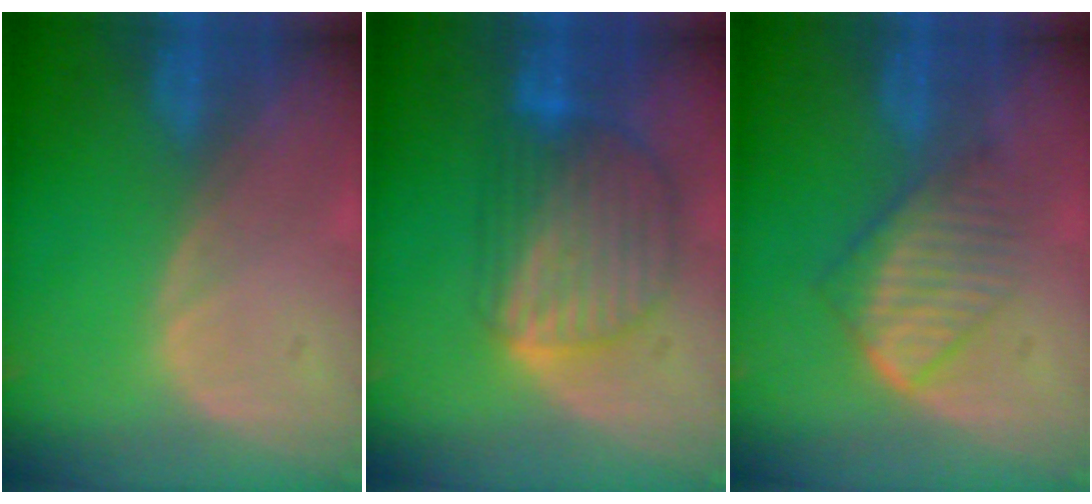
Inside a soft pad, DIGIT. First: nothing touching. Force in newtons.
{"total": 9.3, "press": 7.9, "slide": 4.9}
{"total": 5.9, "press": 5.8, "slide": 1.3}